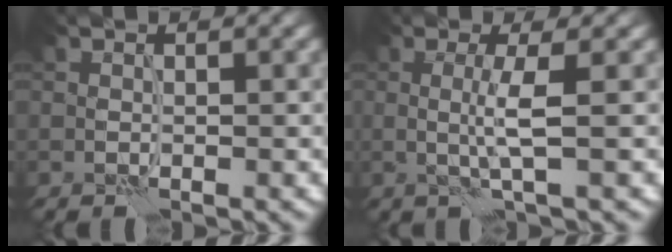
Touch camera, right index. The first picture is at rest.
{"total": 2.2, "force": [-0.3, -0.6, 2.1], "torque": [-0.044, -0.003, -0.008]}